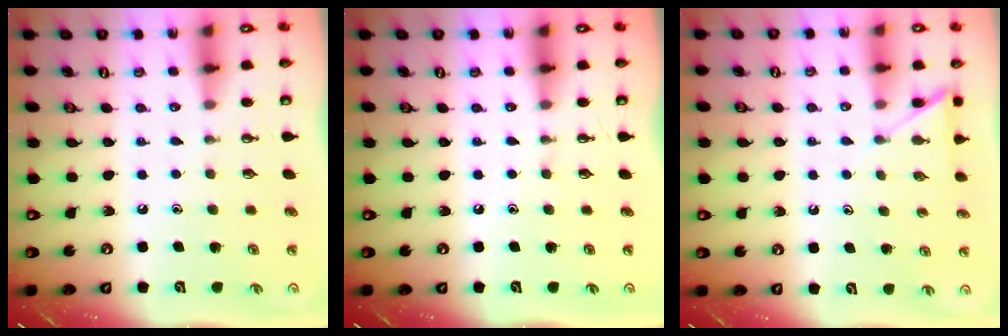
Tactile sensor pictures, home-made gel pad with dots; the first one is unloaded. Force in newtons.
{"total": 0.0}
{"total": 4.6, "press": 4.5, "slide": 0.6}